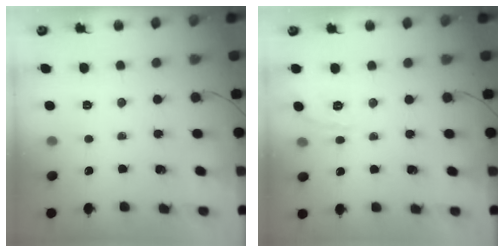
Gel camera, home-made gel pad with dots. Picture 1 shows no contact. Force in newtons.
{"total": 10.5, "press": 10.5, "slide": 1.2}